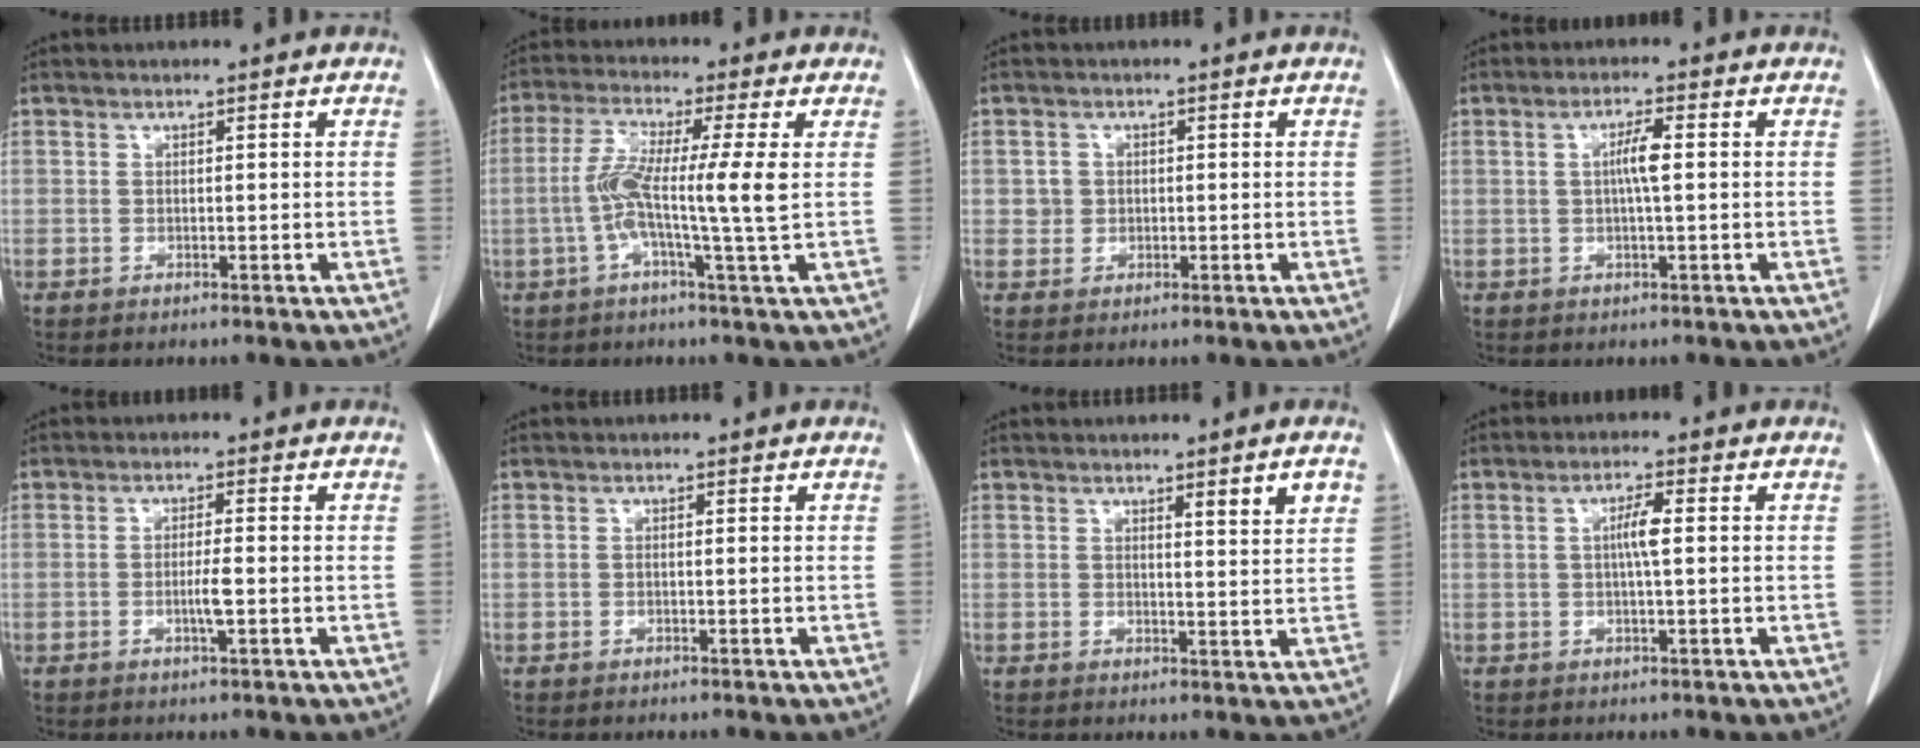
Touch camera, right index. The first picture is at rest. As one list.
[{"total": 9.5, "force": [-0.2, -0.5, 9.5], "torque": [-0.186, 0.007, -0.015]}, {"total": 2.0, "force": [0.3, 1.9, 0.3], "torque": [-0.004, 0.004, 0.004]}, {"total": 3.4, "force": [0.3, 0.2, 3.4], "torque": [-0.066, 0.002, 0.004]}, {"total": 2.7, "force": [-0.6, 0.0, 2.6], "torque": [-0.052, -0.003, -0.012]}, {"total": 0.0}, {"total": 3.8, "force": [2.2, 0.0, 3.1], "torque": [-0.044, -0.008, 0.031]}, {"total": 3.1, "force": [0.3, 0.1, 3.1], "torque": [-0.059, 0.001, 0.005]}]